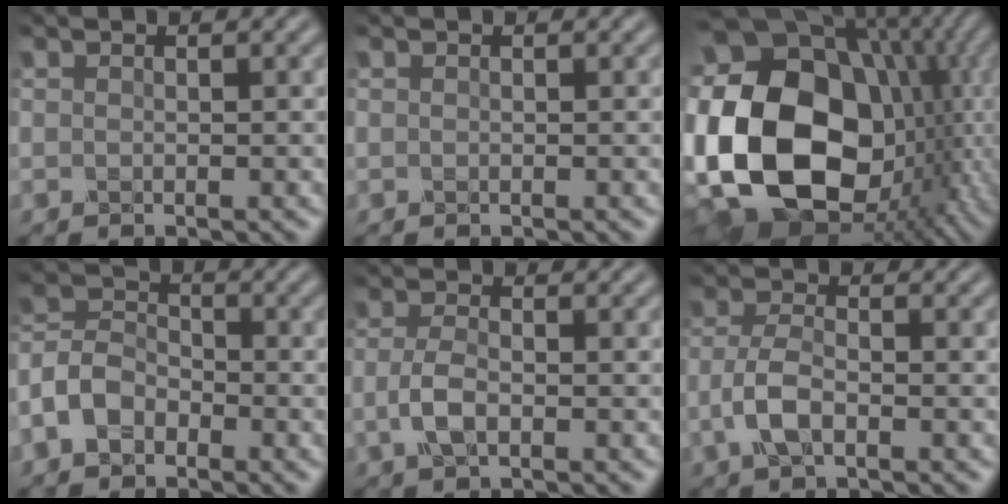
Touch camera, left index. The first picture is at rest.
{"total": 0.0}
{"total": 21.4, "force": [-1.7, 15.1, 15.1], "torque": [-0.354, -0.003, -0.021]}
{"total": 4.4, "force": [-2.5, 2.8, 2.3], "torque": [-0.058, 0.011, -0.059]}
{"total": 2.3, "force": [-0.8, 0.7, 2.1], "torque": [-0.053, 0.003, -0.015]}
{"total": 3.0, "force": [-1.4, 1.0, 2.5], "torque": [-0.060, 0.005, -0.032]}